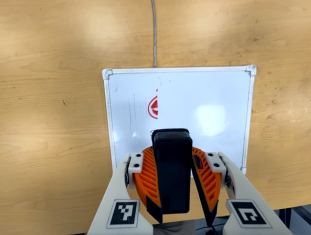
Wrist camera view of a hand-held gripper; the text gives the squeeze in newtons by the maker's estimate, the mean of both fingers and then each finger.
{"total": 9.9, "left": 9.6, "right": 10.2}